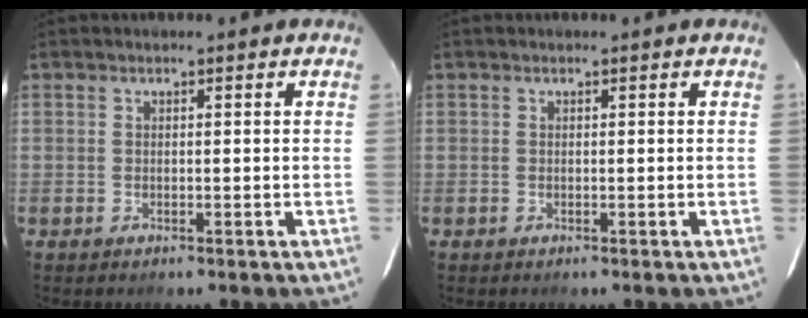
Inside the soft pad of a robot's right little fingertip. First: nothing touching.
{"total": 0.0}